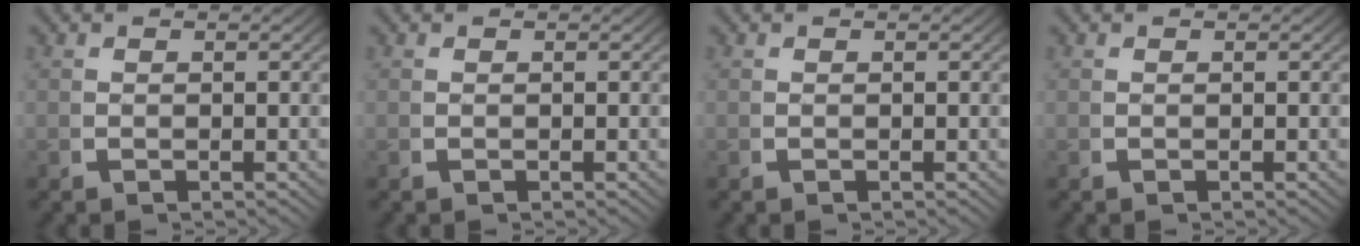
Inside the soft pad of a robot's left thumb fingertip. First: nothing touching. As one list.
[{"total": 0.0}, {"total": 0.0}, {"total": 0.0}]